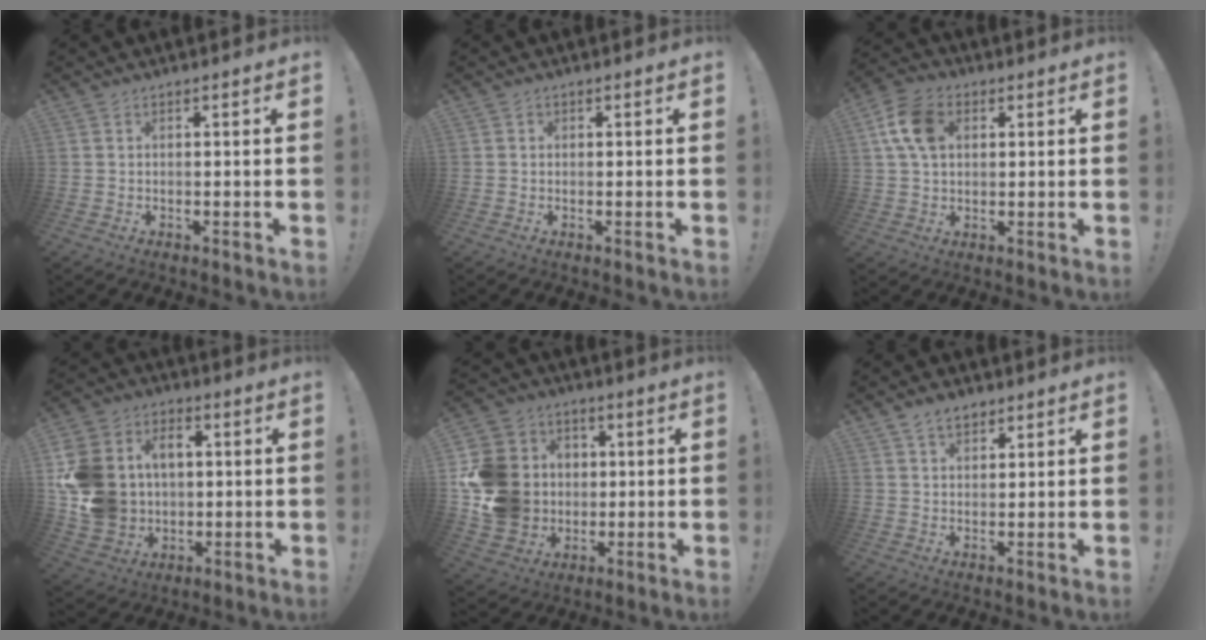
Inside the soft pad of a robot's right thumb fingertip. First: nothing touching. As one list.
[{"total": 0.6, "force": [0.1, 0.6, 0.1], "torque": [0.004, -0.001, 0.001]}, {"total": 10.8, "force": [2.8, 7.5, 7.2], "torque": [-0.139, 0.013, 0.058]}, {"total": 18.1, "force": [2.2, 15.1, 9.7], "torque": [-0.189, 0.007, 0.054]}, {"total": 18.1, "force": [0.6, 16.5, 7.3], "torque": [-0.126, 0.014, 0.046]}, {"total": 5.2, "force": [3.5, 3.2, 2.2], "torque": [-0.035, -0.013, 0.065]}]